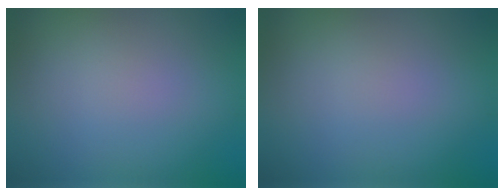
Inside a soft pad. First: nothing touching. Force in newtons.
{"total": 0.0}